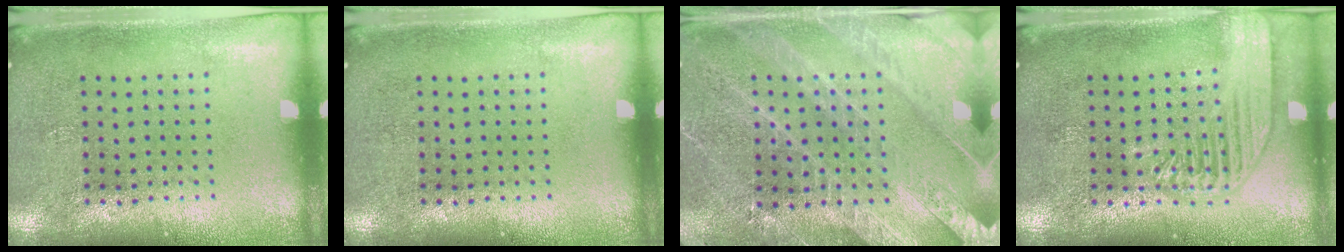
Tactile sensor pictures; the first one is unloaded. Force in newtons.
{"total": 0.0}
{"total": 3.0, "press": 2.9, "slide": 0.9}
{"total": 1.9, "press": 1.9, "slide": 0.2}